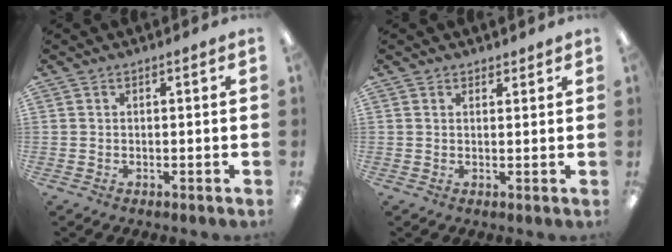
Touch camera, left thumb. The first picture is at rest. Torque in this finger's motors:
{"motor_torque": [-0.45, -0.11, -0.12, -0.12, 0.07]}